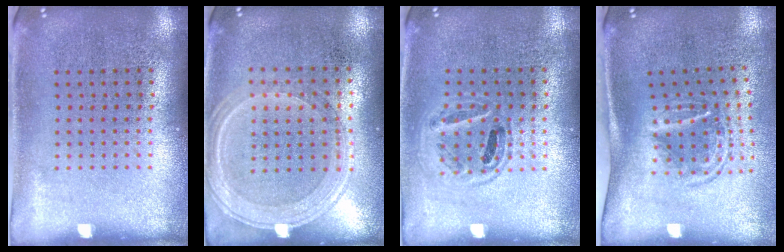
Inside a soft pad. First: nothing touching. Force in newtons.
{"total": 1.3, "press": 1.3, "slide": 0.3}
{"total": 0.9, "press": 0.9, "slide": 0.4}
{"total": 1.8, "press": 1.2, "slide": 1.3}